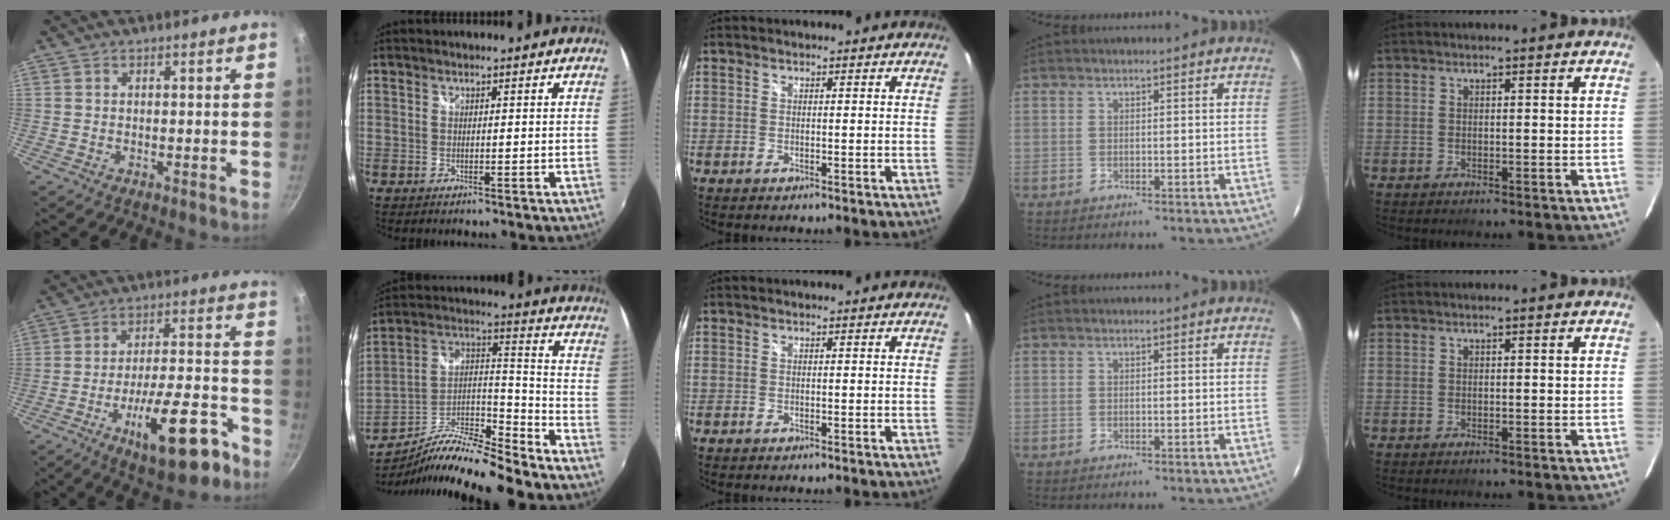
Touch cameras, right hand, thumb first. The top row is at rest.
{"thumb": {"total": 17.5, "force": [-9.5, 5.8, 13.5], "torque": [-0.177, 0.061, -0.135]}, "index": {"total": 15.4, "force": [-12.7, 1.6, 8.5], "torque": [-0.158, 0.006, -0.234]}}